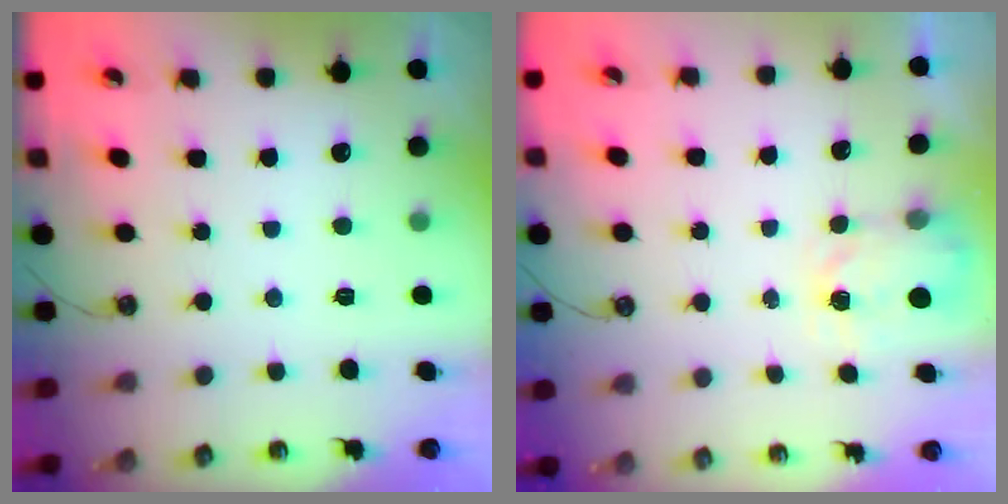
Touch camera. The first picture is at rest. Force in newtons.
{"total": 3.3, "press": 3.3, "slide": 0.4}